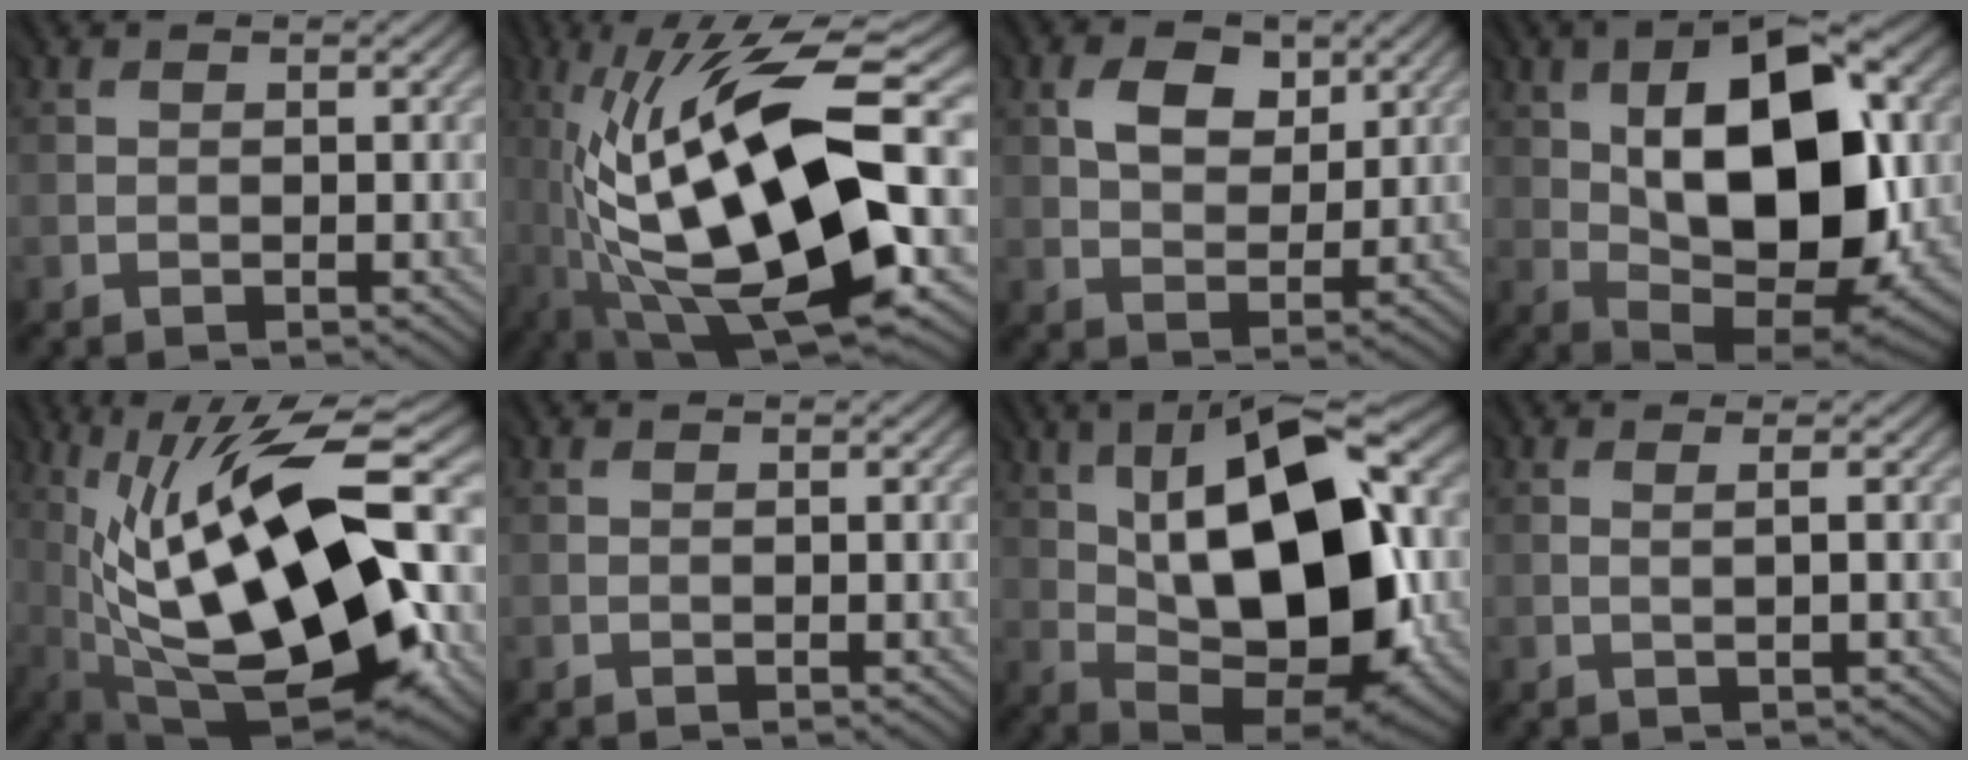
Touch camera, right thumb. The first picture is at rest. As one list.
[{"total": 16.4, "force": [-2.8, 5.5, 15.1], "torque": [-0.300, 0.007, -0.047]}, {"total": 5.2, "force": [2.4, 3.4, 3.1], "torque": [-0.054, -0.002, 0.039]}, {"total": 16.5, "force": [1.8, 8.8, 13.8], "torque": [-0.216, 0.003, 0.024]}, {"total": 17.4, "force": [-2.0, 7.2, 15.8], "torque": [-0.283, 0.006, -0.040]}, {"total": 0.0}, {"total": 17.8, "force": [2.1, 8.5, 15.5], "torque": [-0.242, 0.022, 0.023]}, {"total": 0.7, "force": [0.0, -0.4, 0.5], "torque": [-0.005, -0.002, -0.001]}]